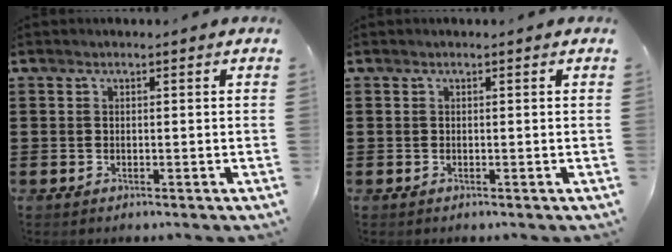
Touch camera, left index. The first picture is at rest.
{"total": 0.0}